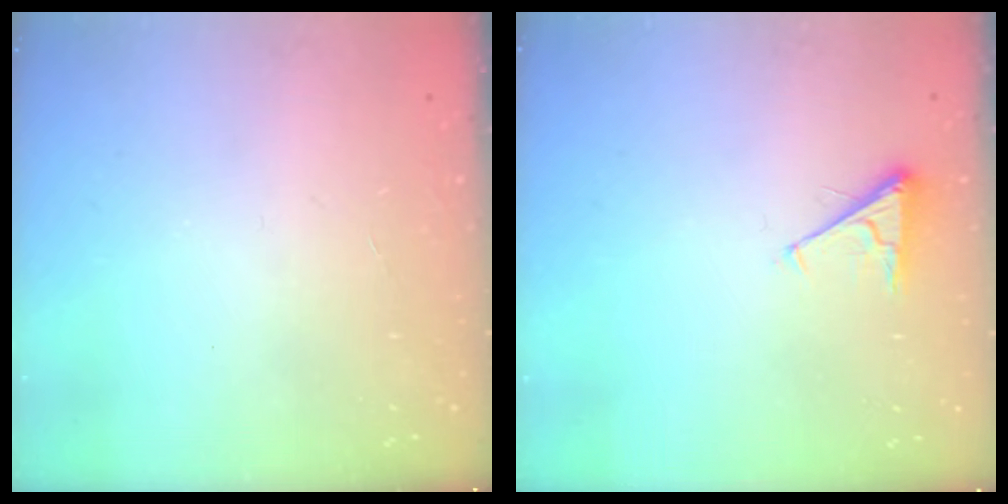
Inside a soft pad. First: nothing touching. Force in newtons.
{"total": 3.4, "press": 3.4, "slide": 0.7}